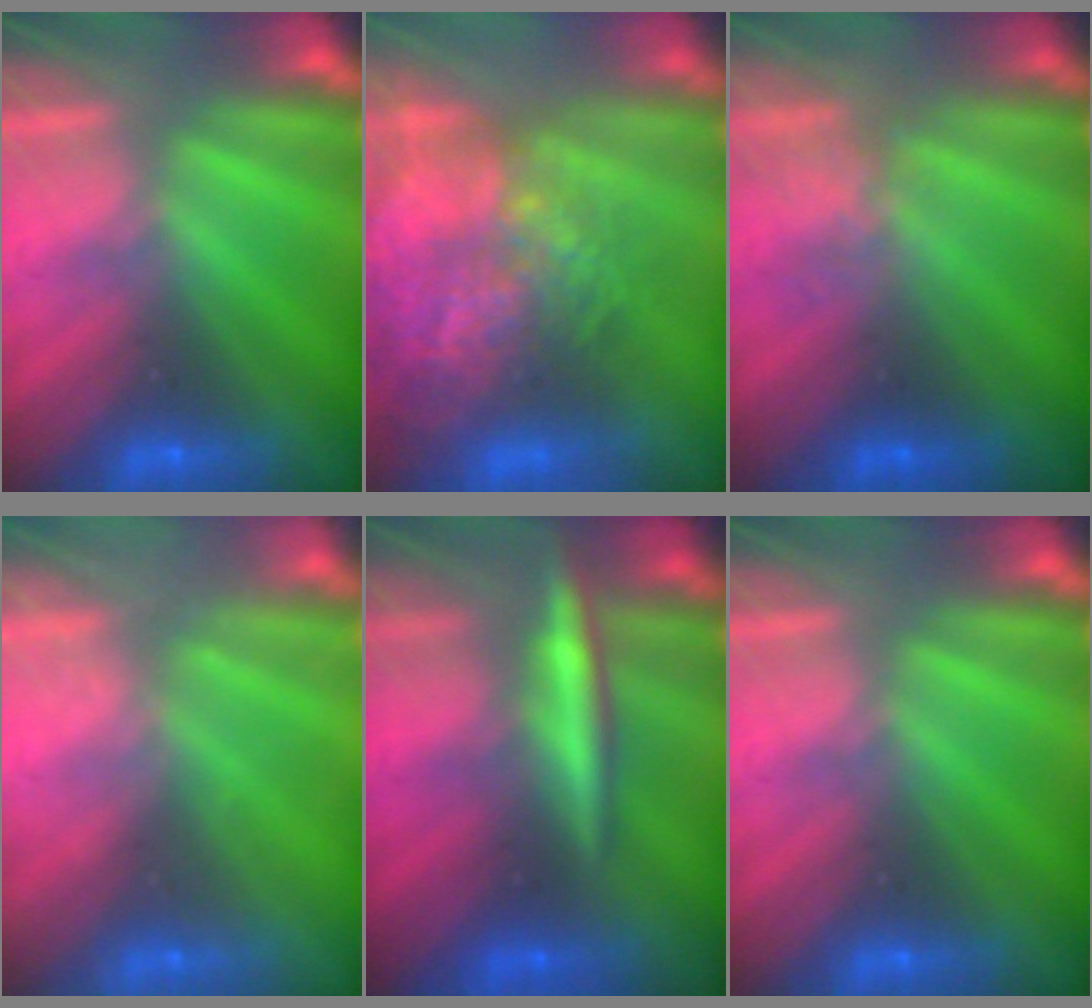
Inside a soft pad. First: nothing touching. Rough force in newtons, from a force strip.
{"total": 11.8}
{"total": 1.9}
{"total": 2.4}
{"total": 2.7}
{"total": 0.0}